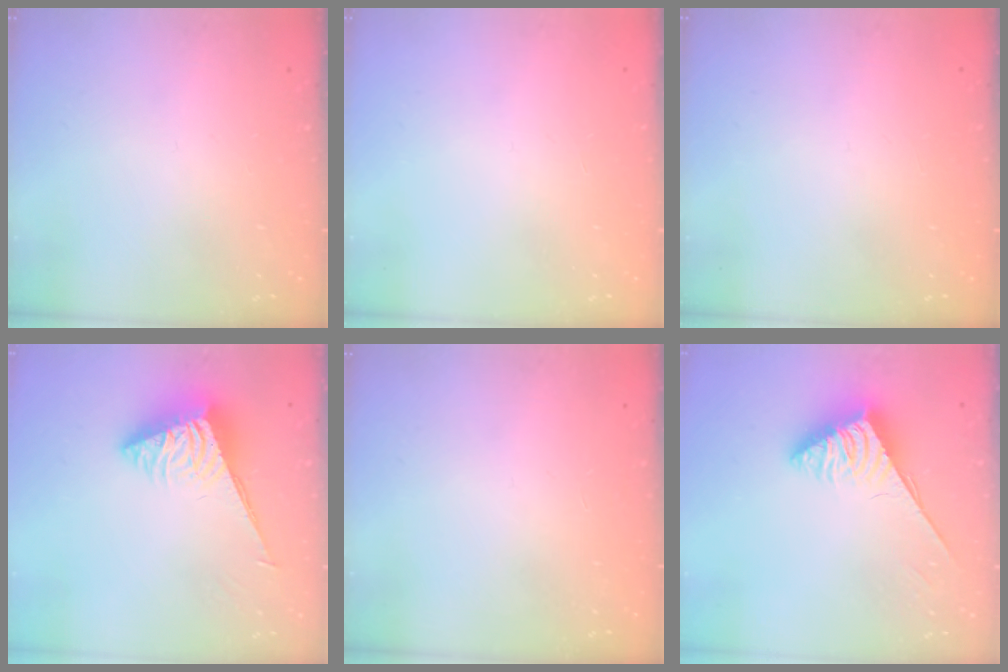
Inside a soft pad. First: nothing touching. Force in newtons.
{"total": 0.0}
{"total": 0.0}
{"total": 6.1, "press": 6.1, "slide": 0.4}
{"total": 0.0}
{"total": 3.8, "press": 3.7, "slide": 0.5}